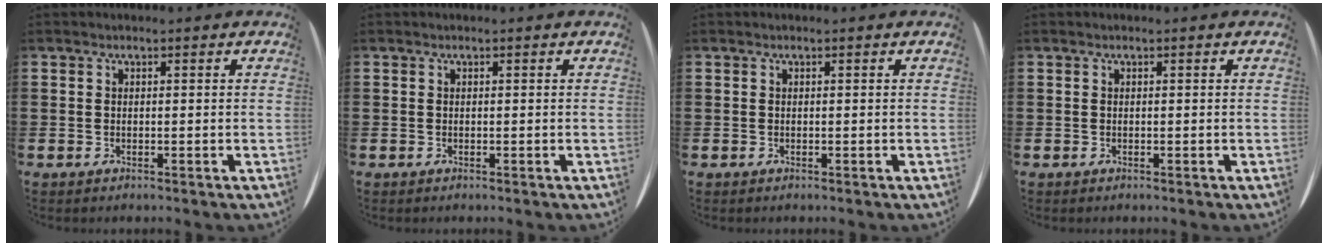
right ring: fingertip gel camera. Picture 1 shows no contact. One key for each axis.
{"total": 0.0}
{"total": 0.0}
{"total": 0.0}